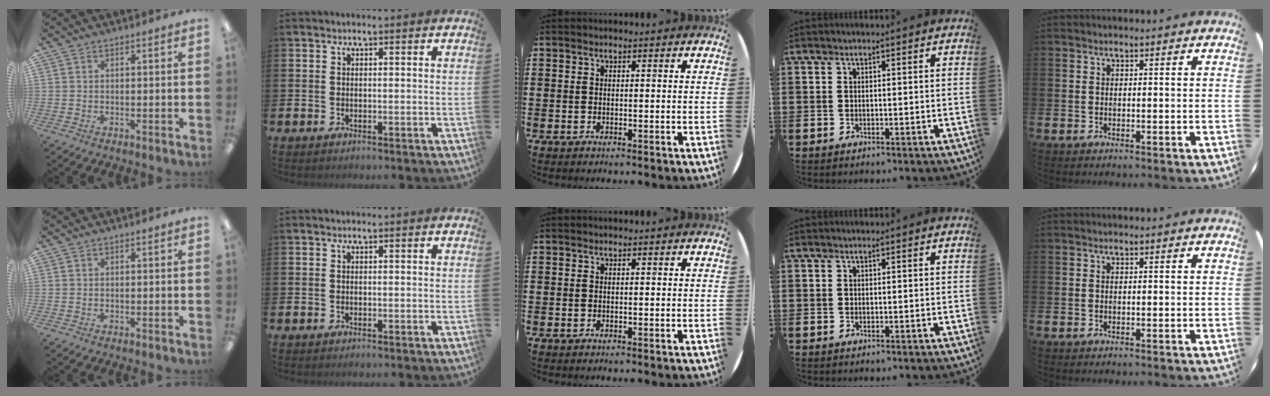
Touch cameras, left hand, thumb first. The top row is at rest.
{}